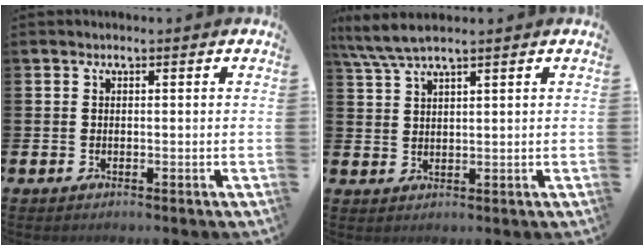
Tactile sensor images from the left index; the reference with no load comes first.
{"total": 4.5, "force": [3.9, 0.2, 2.3], "torque": [-0.057, -0.005, 0.071]}